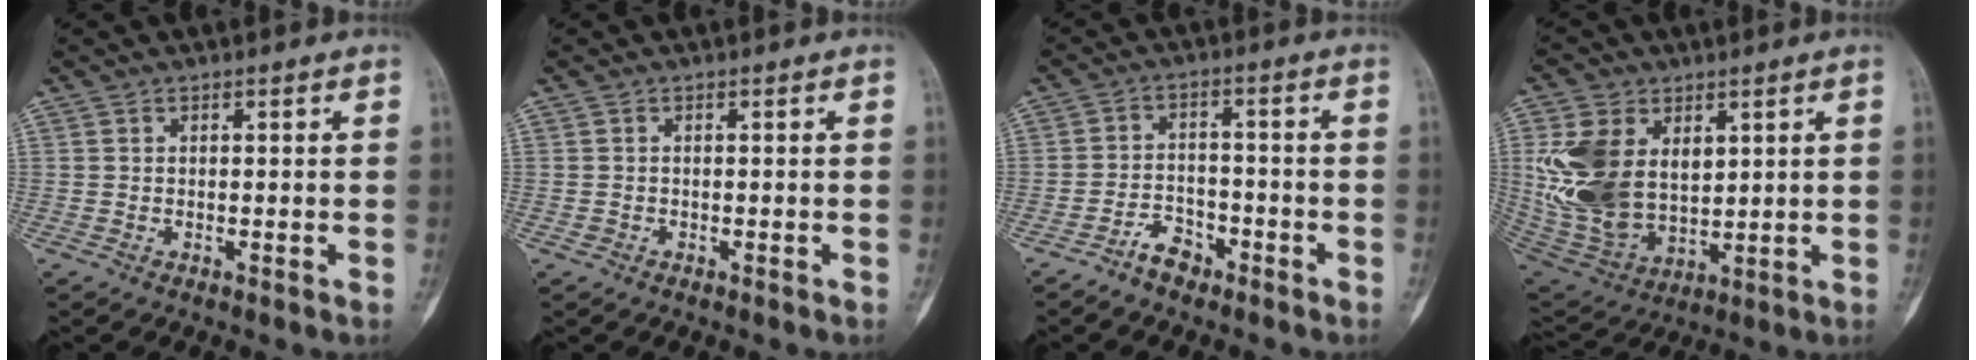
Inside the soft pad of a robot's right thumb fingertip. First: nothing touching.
{"total": 0.6, "force": [-0.4, 0.5, 0.1], "torque": [-0.003, 0.003, -0.008]}
{"total": 4.6, "force": [-3.5, 2.5, 1.6], "torque": [-0.015, 0.030, -0.063]}
{"total": 16.9, "force": [4.1, 11.3, 11.9], "torque": [-0.227, -0.019, 0.098]}